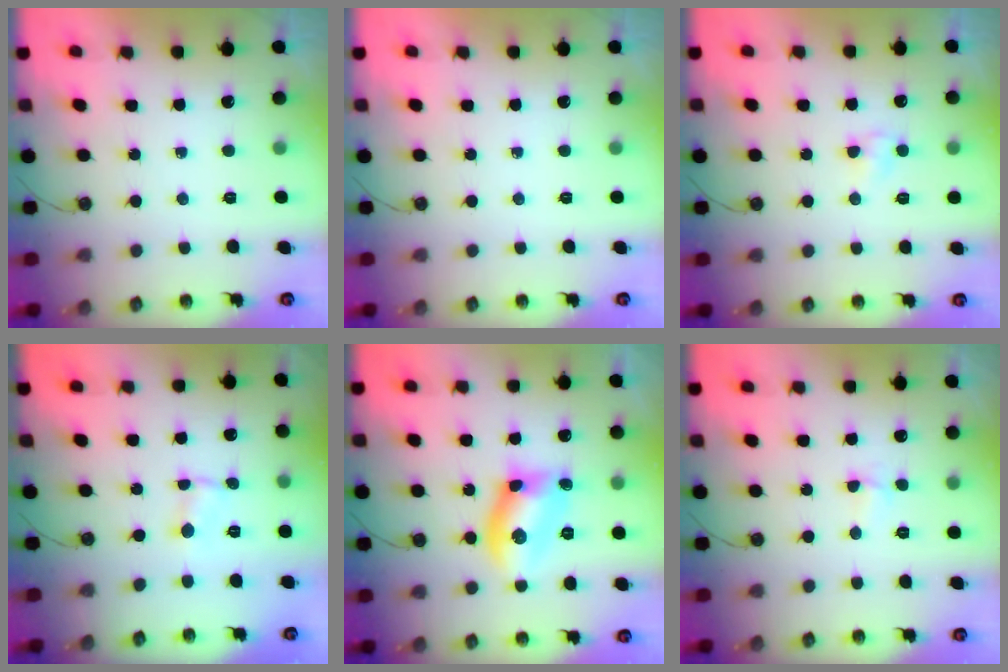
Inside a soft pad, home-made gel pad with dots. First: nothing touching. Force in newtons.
{"total": 0.0}
{"total": 3.0, "press": 2.9, "slide": 0.3}
{"total": 0.7, "press": 0.7, "slide": 0.1}
{"total": 10.6, "press": 10.6, "slide": 0.5}
{"total": 2.6, "press": 2.5, "slide": 0.5}